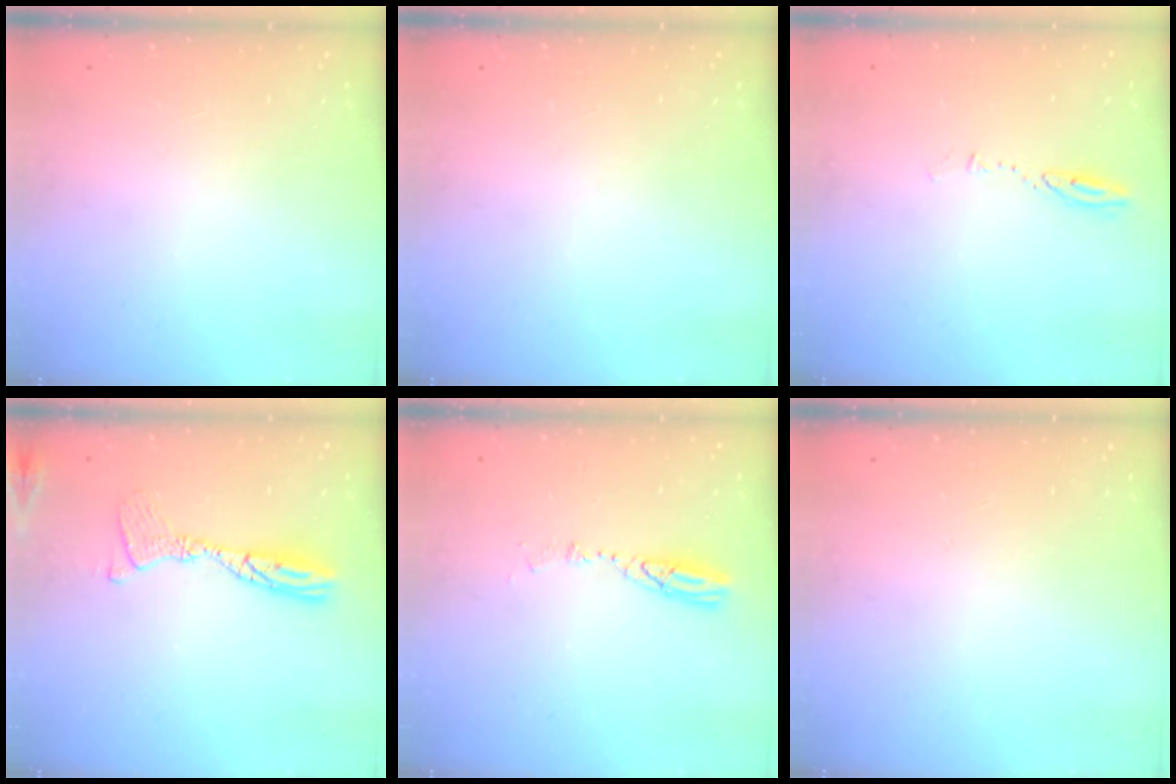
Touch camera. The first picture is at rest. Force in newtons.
{"total": 0.0}
{"total": 4.0, "press": 4.0, "slide": 0.5}
{"total": 12.4, "press": 12.4, "slide": 1.1}
{"total": 4.7, "press": 4.6, "slide": 0.5}
{"total": 0.0}